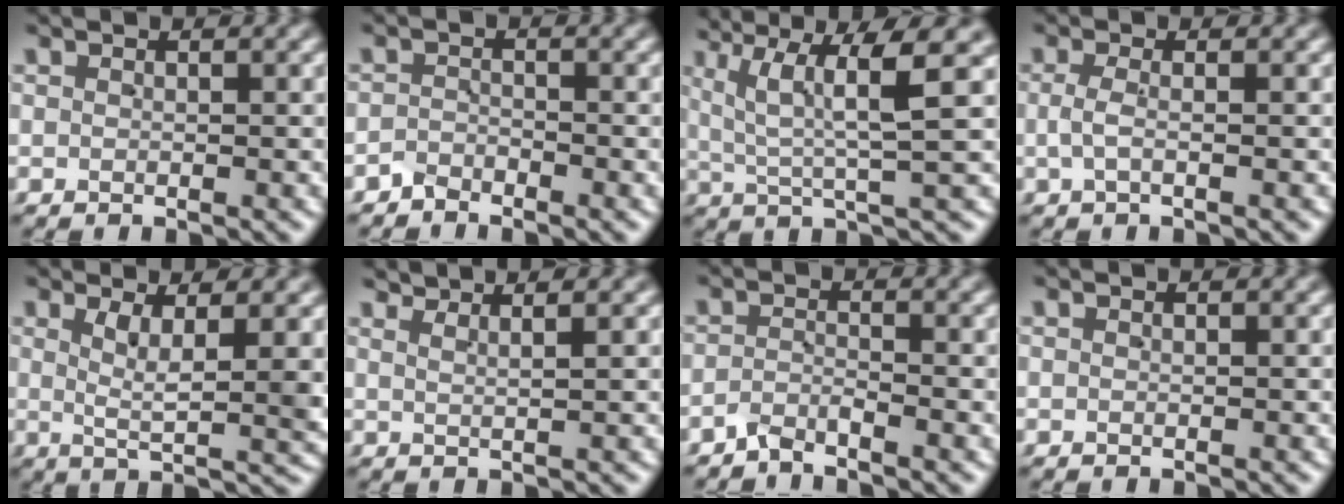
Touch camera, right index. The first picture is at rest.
{"total": 1.9, "force": [-1.8, 0.4, -0.4], "torque": [0.014, 0.001, -0.039]}
{"total": 6.9, "force": [2.7, 2.0, 6.0], "torque": [-0.095, 0.006, 0.046]}
{"total": 1.8, "force": [-0.3, 0.4, 1.7], "torque": [-0.035, 0.005, -0.007]}
{"total": 4.8, "force": [1.5, 0.3, 4.5], "torque": [-0.065, -0.001, 0.026]}
{"total": 2.7, "force": [2.5, -0.8, 0.5], "torque": [-0.009, 0.003, 0.045]}
{"total": 2.1, "force": [-2.1, 0.0, 0.2], "torque": [-0.003, 0.005, -0.042]}
{"total": 0.0}